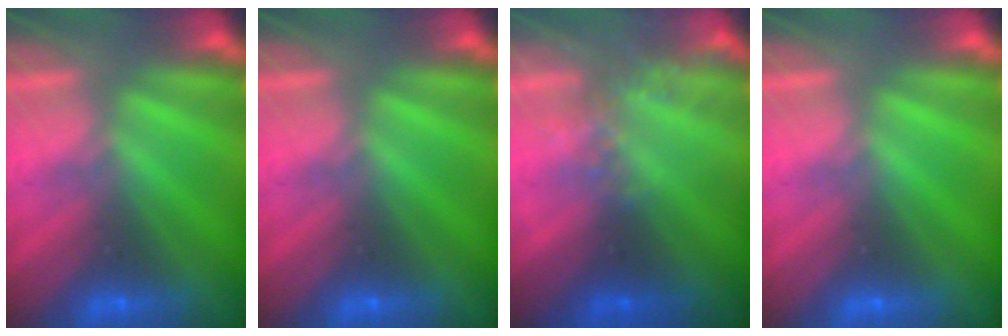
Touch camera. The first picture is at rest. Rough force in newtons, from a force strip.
{"total": 0.0}
{"total": 2.4}
{"total": 0.0}